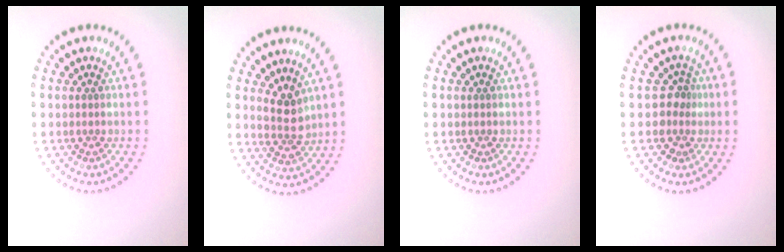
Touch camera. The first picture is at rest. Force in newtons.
{"total": 2.4, "press": 2.2, "slide": 1.0}
{"total": 0.0}
{"total": 2.0, "press": 1.4, "slide": 1.4}